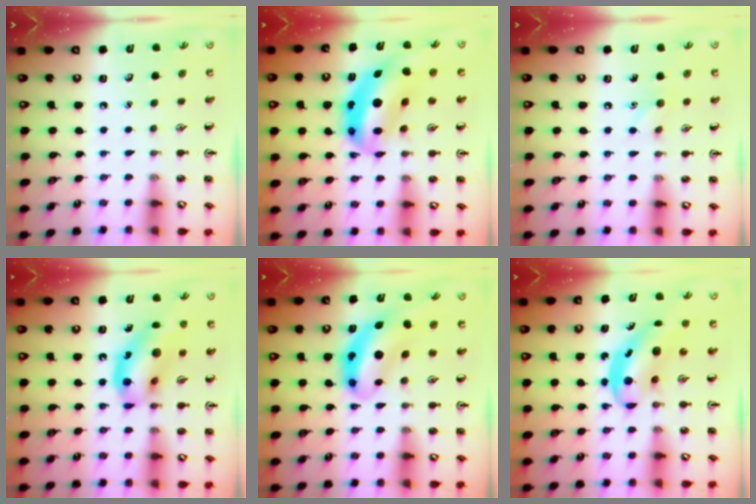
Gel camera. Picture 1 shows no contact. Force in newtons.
{"total": 11.2, "press": 10.7, "slide": 3.2}
{"total": 5.0, "press": 4.7, "slide": 1.6}
{"total": 14.7, "press": 14.2, "slide": 3.7}
{"total": 8.8, "press": 8.4, "slide": 2.7}
{"total": 6.6, "press": 6.5, "slide": 0.8}